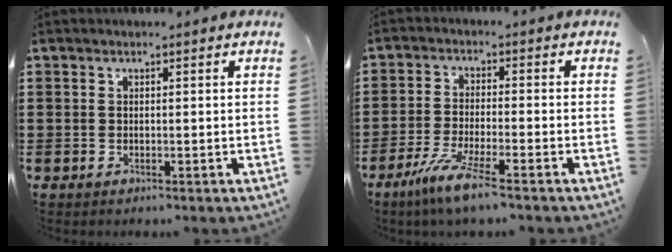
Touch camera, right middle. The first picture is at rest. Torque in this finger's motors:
{"motor_torque": [2.00, 0.07, 0.40, 0.19]}